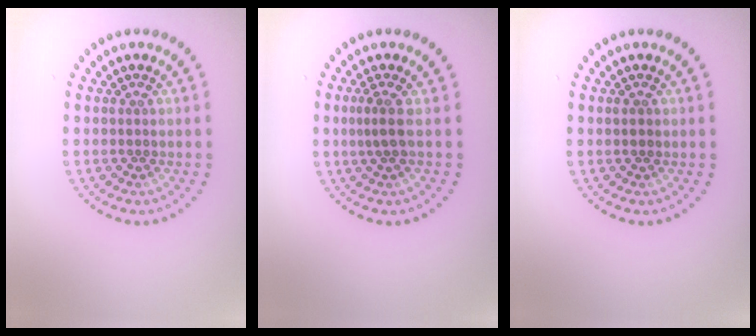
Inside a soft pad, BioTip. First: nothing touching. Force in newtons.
{"total": 1.8, "press": 1.3, "slide": 1.3}
{"total": 0.8, "press": 0.8, "slide": 0.1}